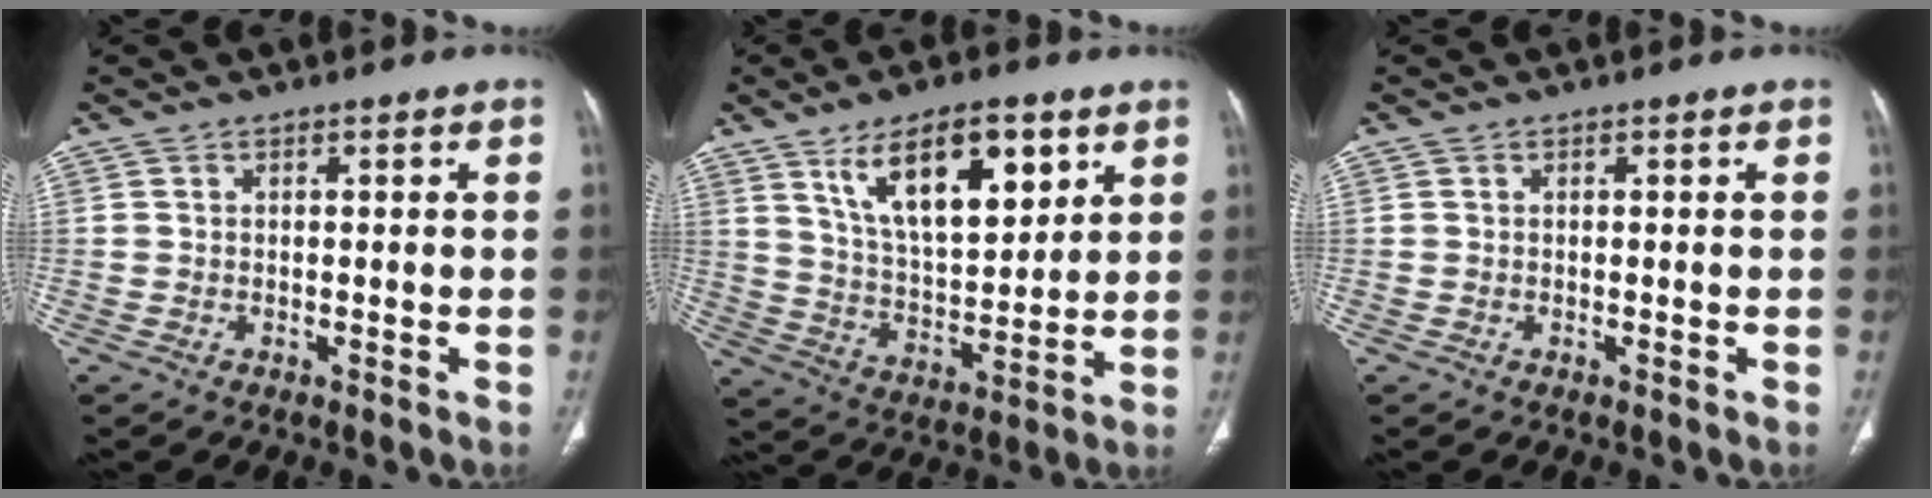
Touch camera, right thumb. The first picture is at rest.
{"total": 16.8, "force": [8.5, 7.2, 12.5], "torque": [-0.175, -0.040, 0.156]}
{"total": 0.0}